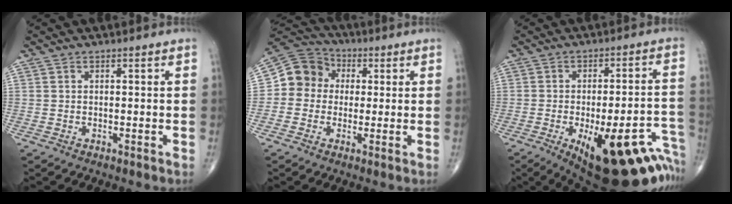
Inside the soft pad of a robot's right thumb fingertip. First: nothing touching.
{"total": 9.3, "force": [0.6, 8.5, 3.7], "torque": [-0.041, 0.024, -0.003]}
{"total": 26.2, "force": [-13.2, 9.7, 20.4], "torque": [-0.181, 0.051, -0.161]}